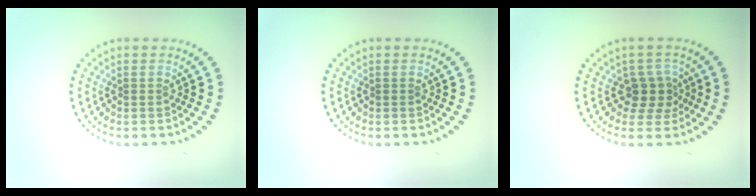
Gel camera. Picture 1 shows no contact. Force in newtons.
{"total": 0.0}
{"total": 2.5, "press": 2.0, "slide": 1.5}